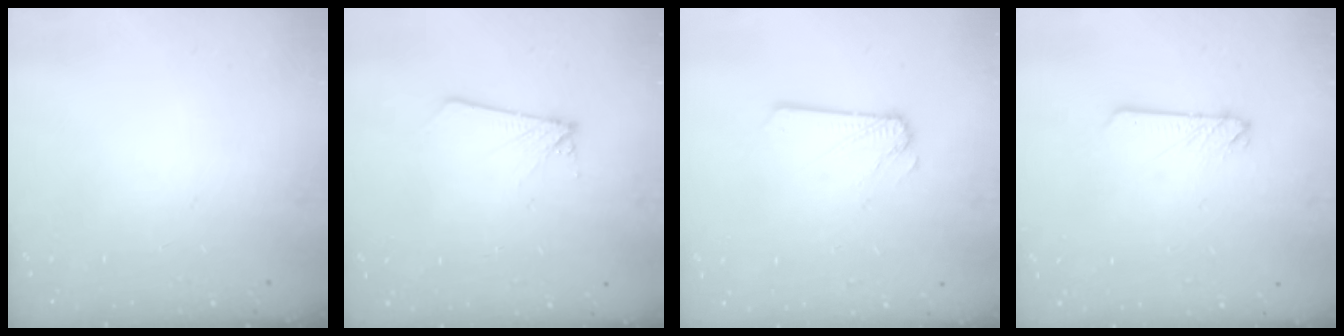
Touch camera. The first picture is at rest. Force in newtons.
{"total": 1.7, "press": 1.7, "slide": 0.1}
{"total": 1.2, "press": 1.2, "slide": 0.1}
{"total": 3.0, "press": 3.0, "slide": 0.2}